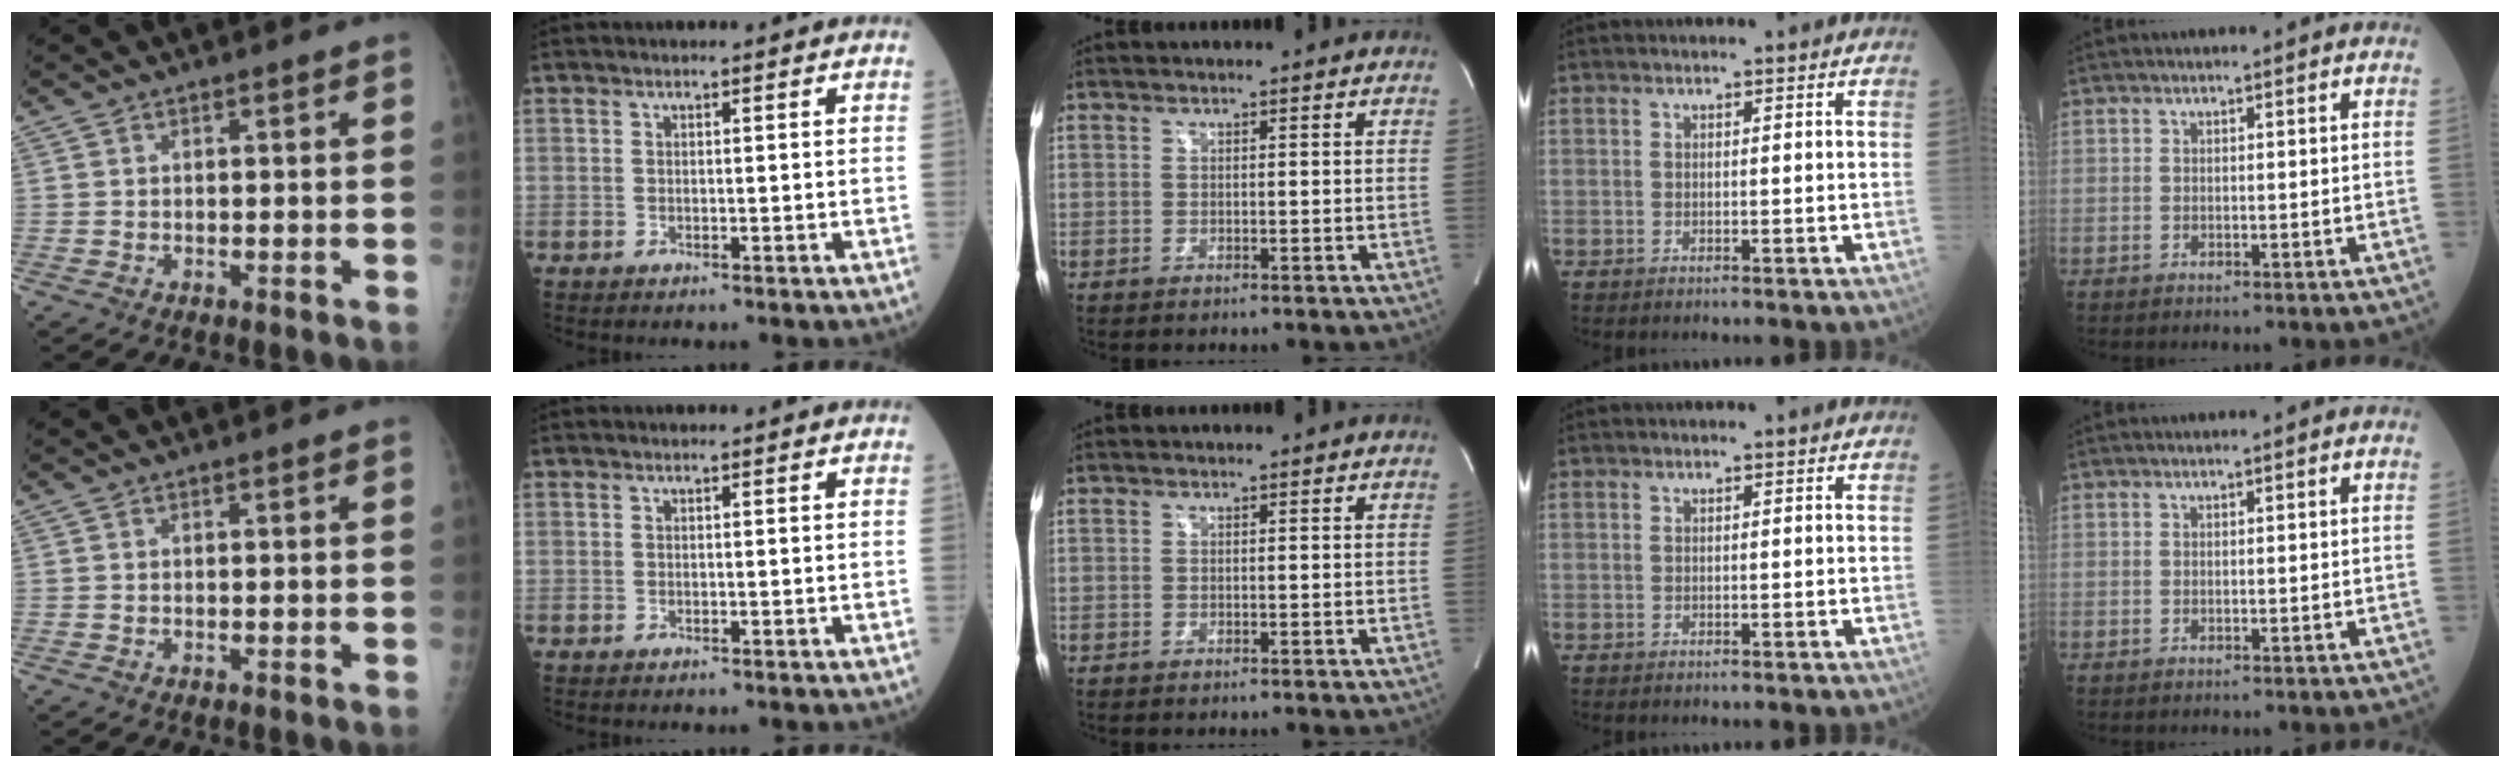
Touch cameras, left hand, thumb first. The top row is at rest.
{}